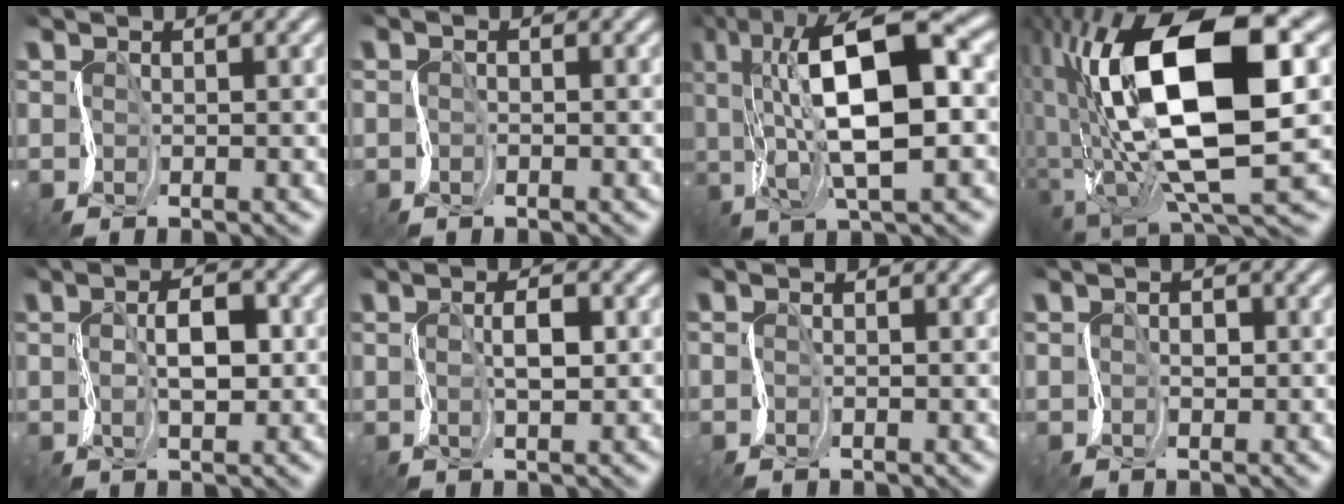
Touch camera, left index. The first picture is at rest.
{"total": 0.9, "force": [-0.3, -0.3, -0.9], "torque": [0.002, 0.001, -0.009]}
{"total": 10.7, "force": [2.3, 3.4, 9.9], "torque": [-0.185, 0.019, 0.038]}
{"total": 12.6, "force": [1.3, 5.5, 11.3], "torque": [-0.227, -0.001, 0.026]}
{"total": 1.5, "force": [0.7, 0.4, 1.2], "torque": [-0.044, 0.011, 0.012]}
{"total": 0.7, "force": [0.6, -0.3, 0.2], "torque": [-0.024, 0.010, 0.012]}
{"total": 0.0}
{"total": 0.9, "force": [0.1, -0.1, -0.9], "torque": [0.001, 0.011, 0.001]}